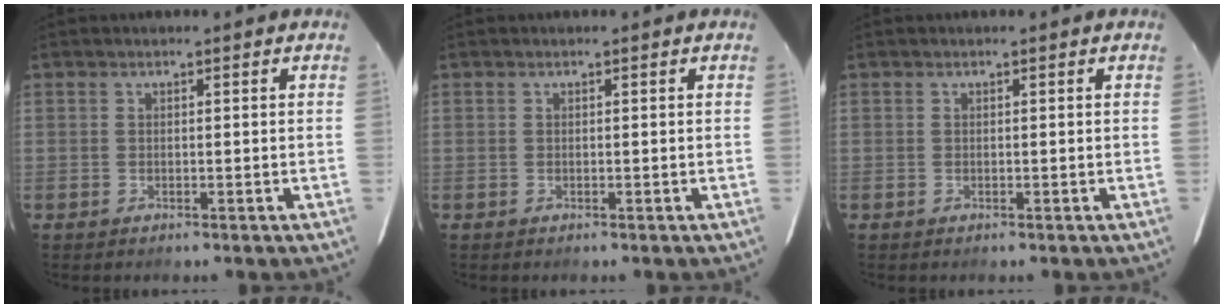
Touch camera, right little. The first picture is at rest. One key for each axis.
{"total": 0.0}
{"total": 0.0}